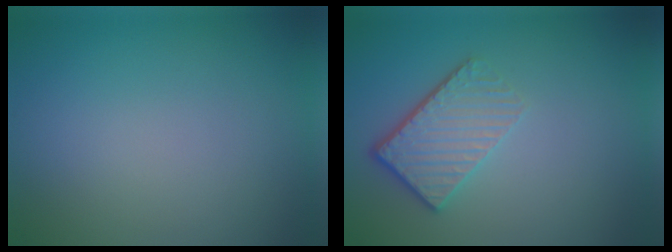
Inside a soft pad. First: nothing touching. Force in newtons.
{"total": 4.3, "press": 3.0, "slide": 3.0}